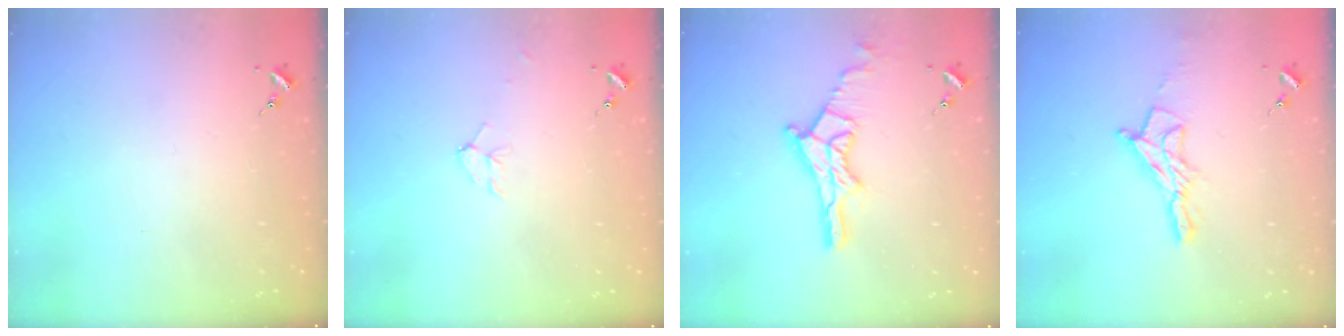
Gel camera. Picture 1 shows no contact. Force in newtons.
{"total": 7.0, "press": 7.0, "slide": 1.0}
{"total": 13.3, "press": 13.3, "slide": 0.8}
{"total": 11.7, "press": 11.7, "slide": 1.0}